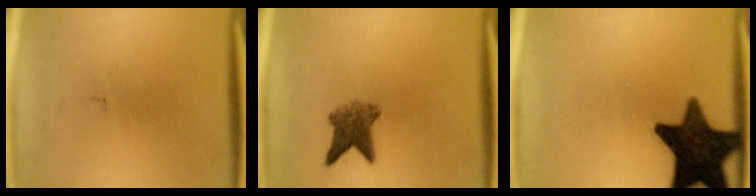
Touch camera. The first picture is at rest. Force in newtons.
{"total": 5.1}
{"total": 15.7}